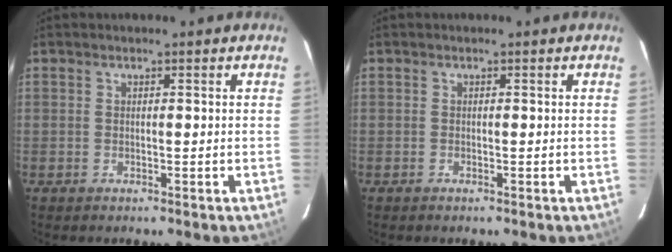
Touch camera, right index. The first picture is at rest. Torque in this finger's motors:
{"motor_torque": [0.61, 0.59, 0.04, 0.00]}